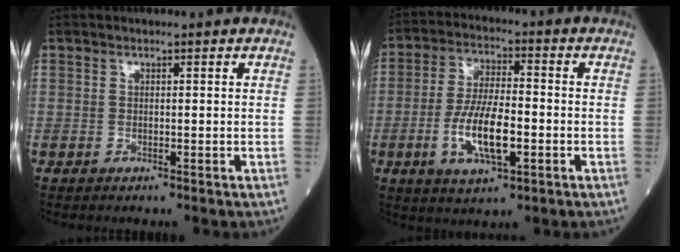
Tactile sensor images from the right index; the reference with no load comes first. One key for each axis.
{"total": 10.0, "fx": -2.8, "fy": 3.0, "fz": 9.2, "tx": -0.184, "ty": -0.002, "tz": -0.049}